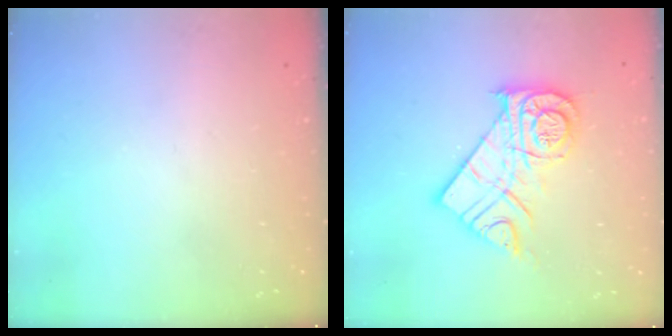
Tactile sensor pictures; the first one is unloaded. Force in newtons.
{"total": 16.2, "press": 16.1, "slide": 1.6}